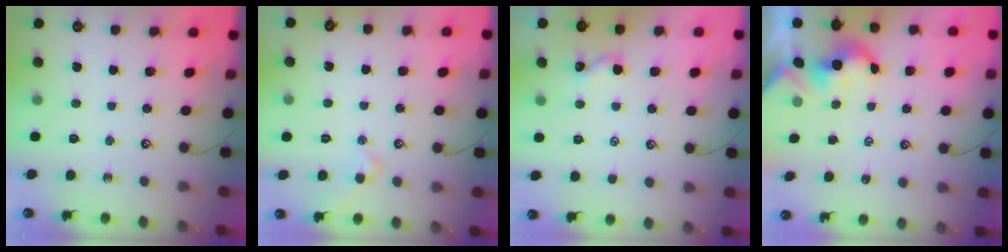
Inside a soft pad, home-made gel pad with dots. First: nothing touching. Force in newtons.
{"total": 1.6, "press": 1.5, "slide": 0.4}
{"total": 3.6, "press": 3.6, "slide": 0.2}
{"total": 2.0, "press": 1.9, "slide": 0.4}